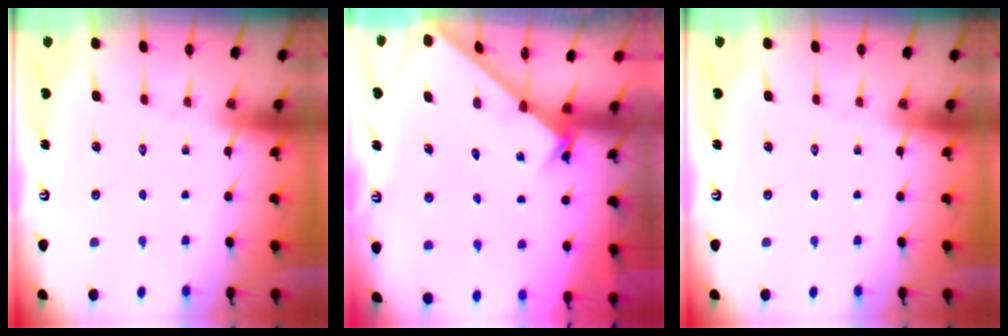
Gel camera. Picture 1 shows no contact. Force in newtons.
{"total": 2.1, "press": 2.1, "slide": 0.2}
{"total": 0.0}